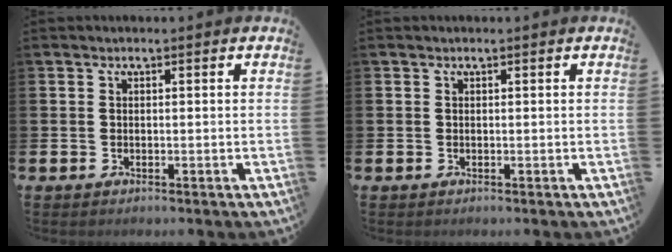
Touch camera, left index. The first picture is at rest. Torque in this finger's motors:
{"motor_torque": [0.29, -0.07, -0.02, -0.01]}